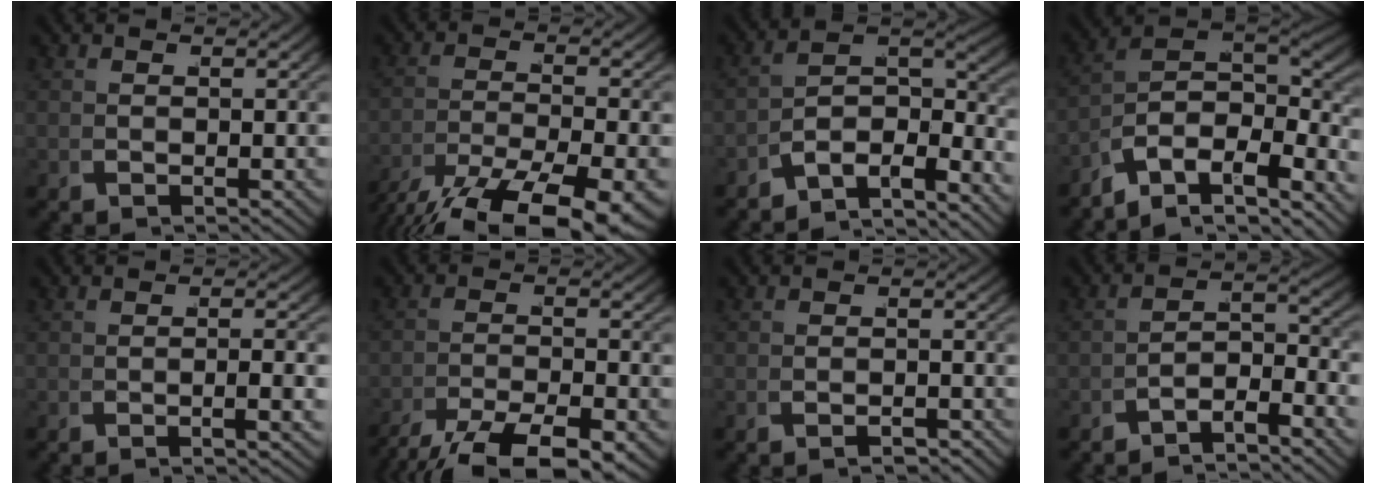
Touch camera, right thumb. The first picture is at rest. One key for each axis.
{"total": 9.9, "fx": -6.1, "fy": 4.0, "fz": 6.6, "tx": -0.116, "ty": -0.033, "tz": -0.082}
{"total": 7.9, "fx": -3.0, "fy": 4.7, "fz": 5.7, "tx": -0.103, "ty": -0.022, "tz": -0.055}
{"total": 13.3, "fx": -3.0, "fy": 9.2, "fz": 9.1, "tx": -0.204, "ty": -0.047, "tz": -0.034}
{"total": 1.7, "fx": -0.7, "fy": -0.8, "fz": 1.3, "tx": -0.019, "ty": 0.011, "tz": -0.019}
{"total": 6.9, "fx": -5.1, "fy": 2.4, "fz": 4.1, "tx": -0.065, "ty": -0.015, "tz": -0.081}
{"total": 1.5, "fx": -1.5, "fy": -0.3, "fz": 0.0, "tx": -0.001, "ty": 0.001, "tz": -0.030}
{"total": 3.7, "fx": -2.5, "fy": 1.3, "fz": 2.4, "tx": -0.029, "ty": 0.001, "tz": -0.054}